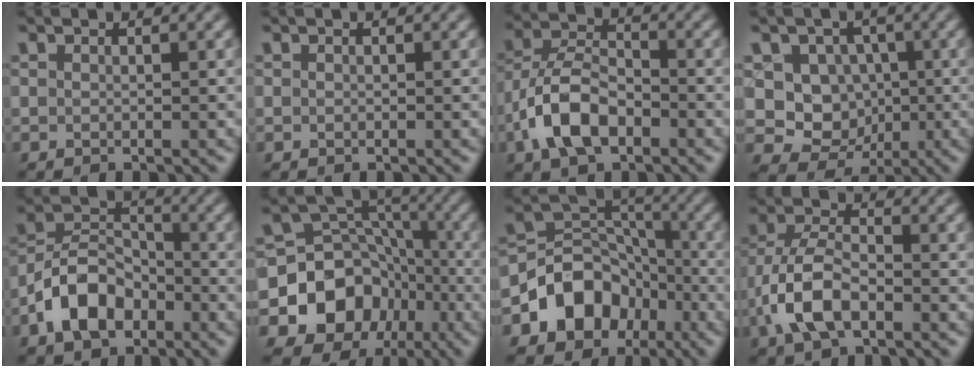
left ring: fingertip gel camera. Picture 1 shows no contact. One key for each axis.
{"total": 0.0}
{"total": 6.6, "fx": -3.1, "fy": 3.6, "fz": 4.6, "tx": -0.088, "ty": 0.006, "tz": -0.068}
{"total": 6.7, "fx": 0.4, "fy": 6.0, "fz": 3.0, "tx": -0.033, "ty": 0.000, "tz": -0.012}
{"total": 6.6, "fx": -3.3, "fy": 4.2, "fz": 3.9, "tx": -0.069, "ty": 0.006, "tz": -0.072}
{"total": 10.7, "fx": -3.9, "fy": 8.8, "fz": 4.6, "tx": -0.087, "ty": 0.002, "tz": -0.076}
{"total": 8.1, "fx": -3.6, "fy": 6.3, "fz": 3.7, "tx": -0.045, "ty": 0.002, "tz": -0.072}
{"total": 6.1, "fx": -2.6, "fy": 3.1, "fz": 4.6, "tx": -0.097, "ty": 0.002, "tz": -0.060}